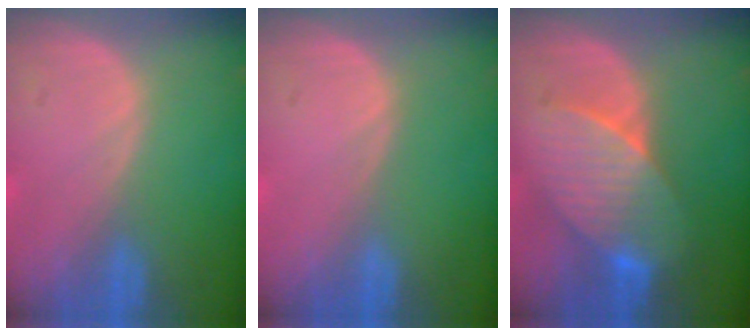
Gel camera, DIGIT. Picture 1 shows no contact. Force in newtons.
{"total": 0.0}
{"total": 7.3, "press": 7.2, "slide": 1.2}